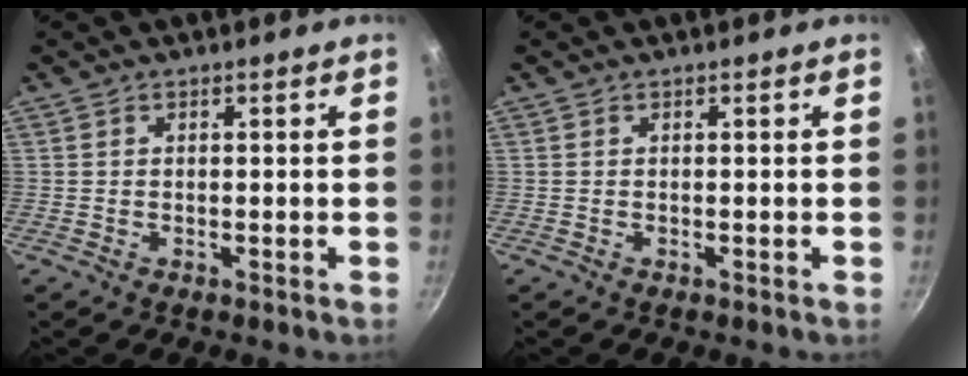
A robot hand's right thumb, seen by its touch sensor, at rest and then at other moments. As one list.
[{"total": 0.0}]